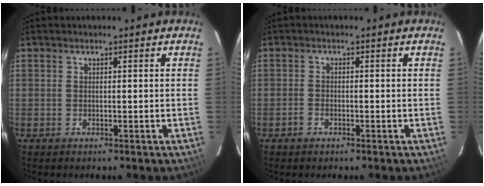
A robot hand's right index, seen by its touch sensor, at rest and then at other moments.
{"total": 1.5, "force": [-1.0, 0.9, 0.6], "torque": [-0.018, 0.001, -0.021]}